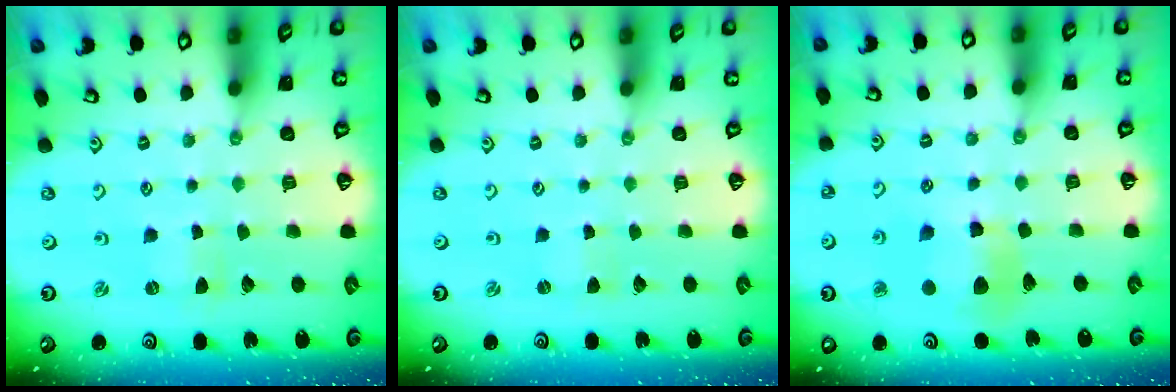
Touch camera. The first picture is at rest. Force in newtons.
{"total": 0.0}
{"total": 9.9, "press": 9.8, "slide": 1.3}